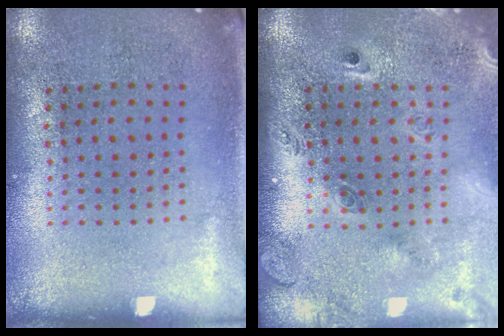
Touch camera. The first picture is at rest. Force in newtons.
{"total": 2.7, "press": 1.8, "slide": 1.9}